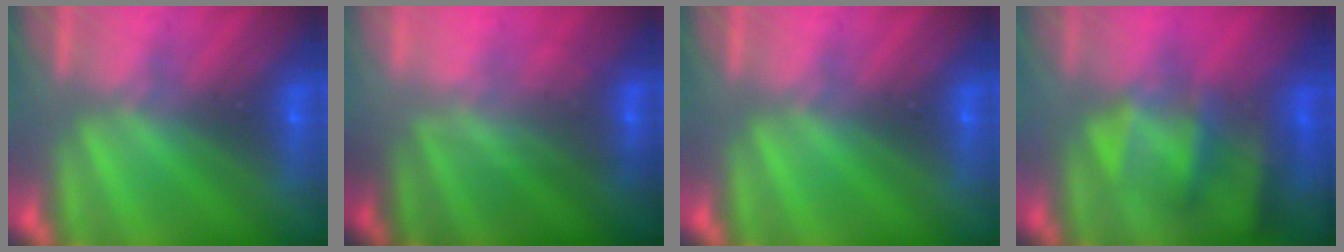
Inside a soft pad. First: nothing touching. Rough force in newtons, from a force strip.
{"total": 2.0}
{"total": 0.0}
{"total": 4.7}